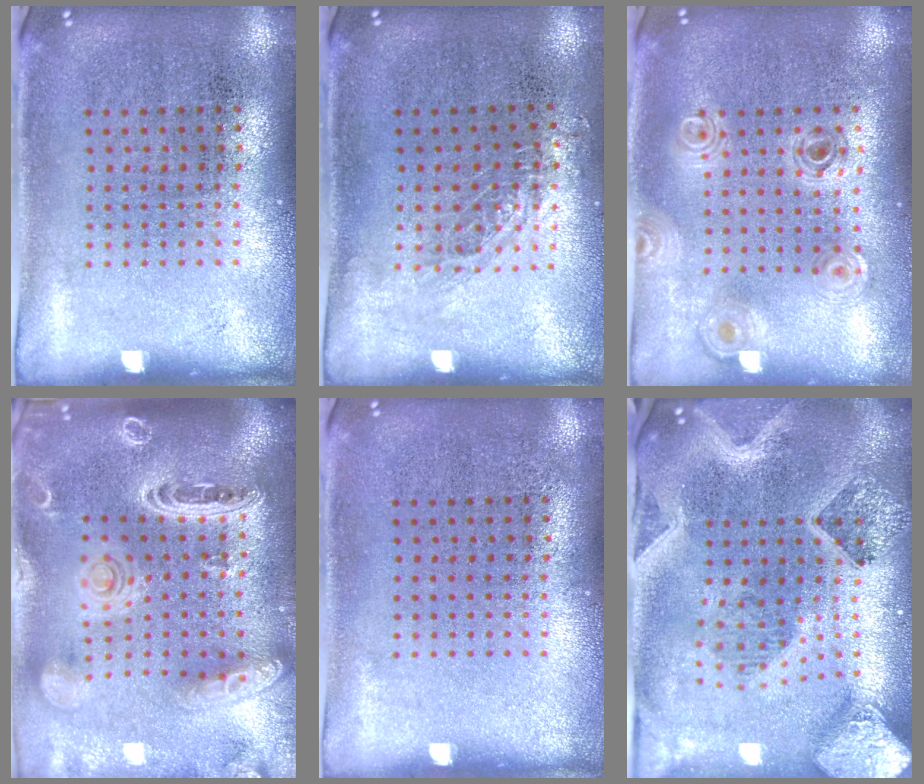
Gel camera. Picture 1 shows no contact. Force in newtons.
{"total": 0.8, "press": 0.8, "slide": 0.2}
{"total": 0.8, "press": 0.8, "slide": 0.1}
{"total": 3.7, "press": 2.9, "slide": 2.3}
{"total": 0.0}
{"total": 4.2, "press": 3.3, "slide": 2.7}